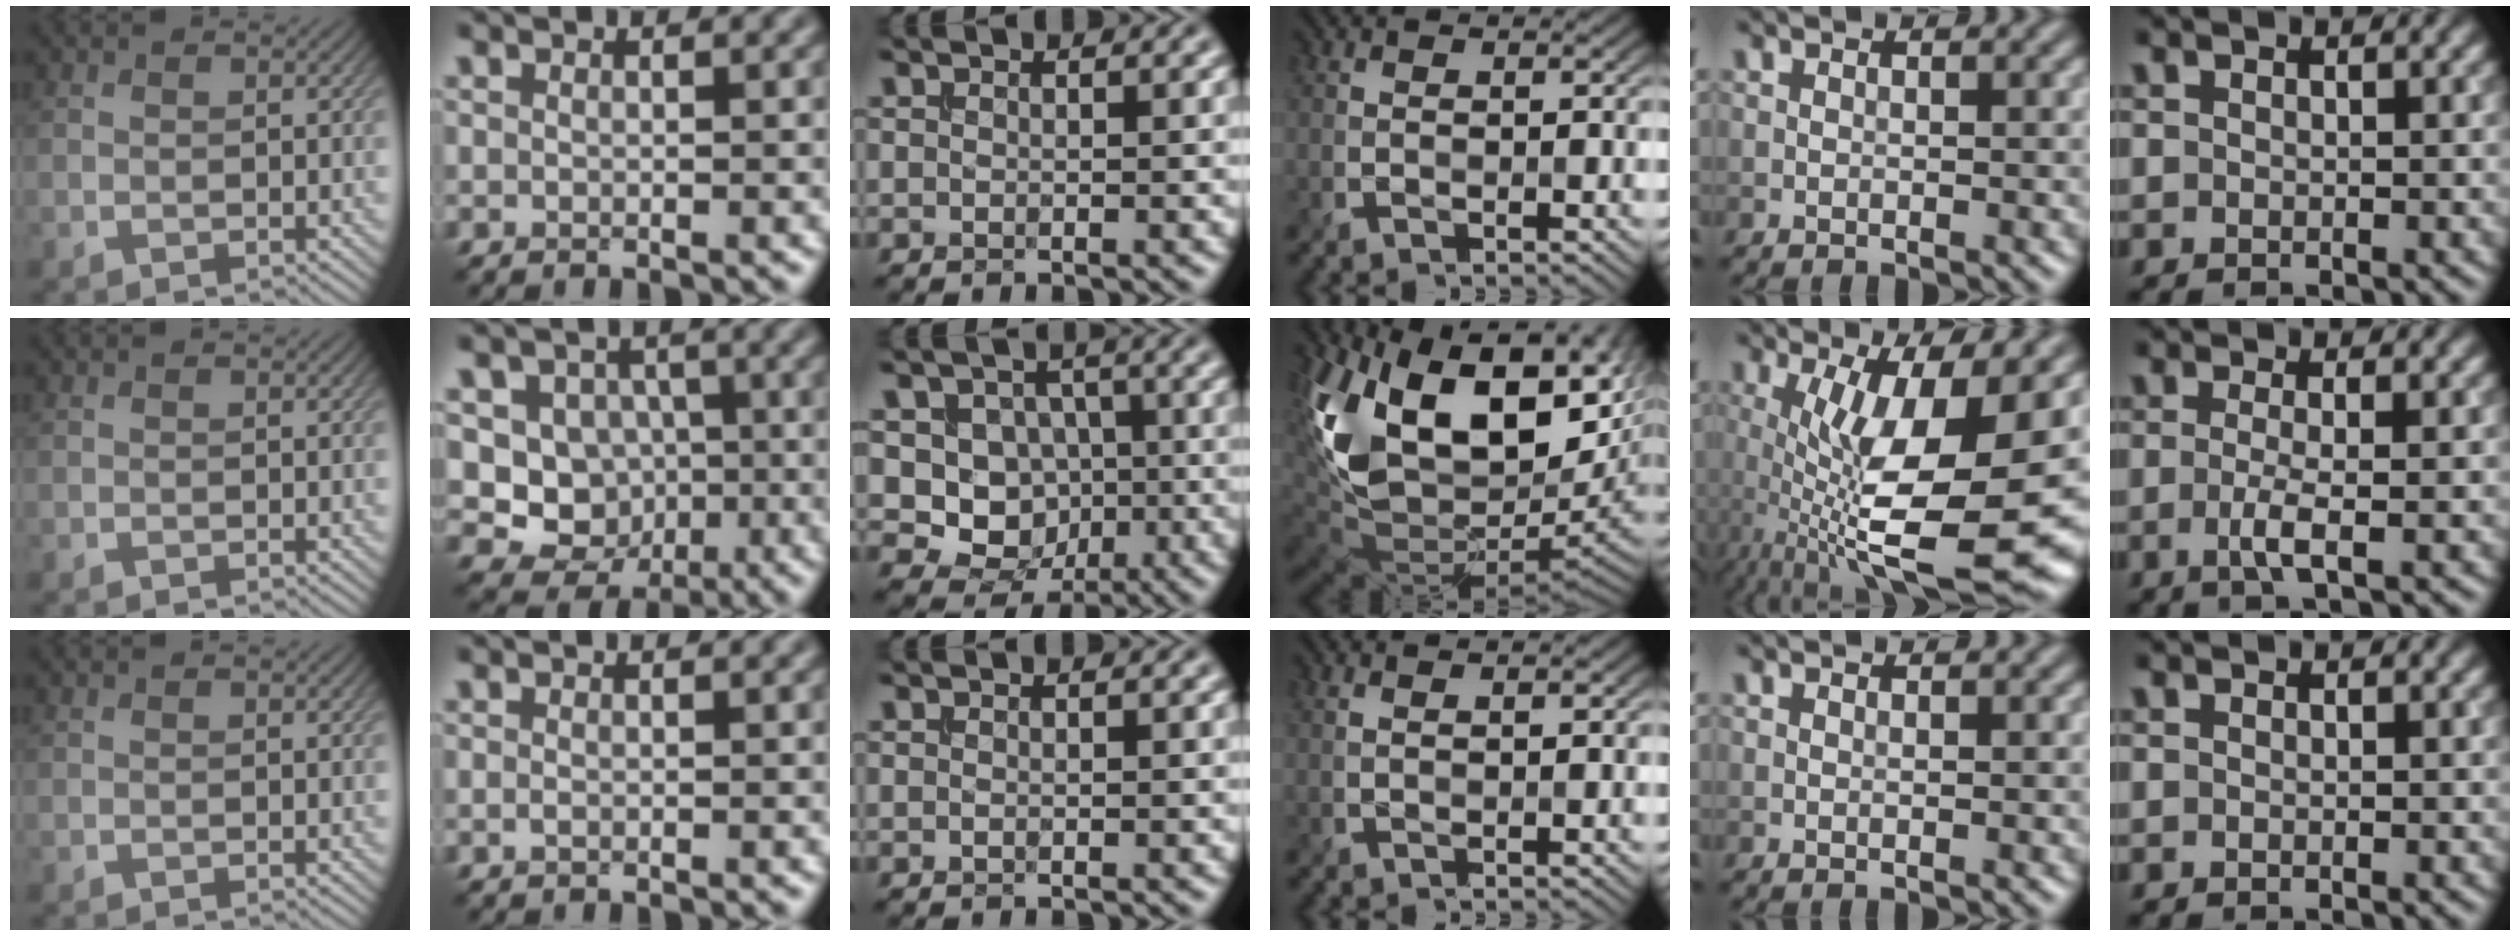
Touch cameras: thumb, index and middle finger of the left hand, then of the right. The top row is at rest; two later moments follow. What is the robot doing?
{"motion": "insert", "object": "drawer"}